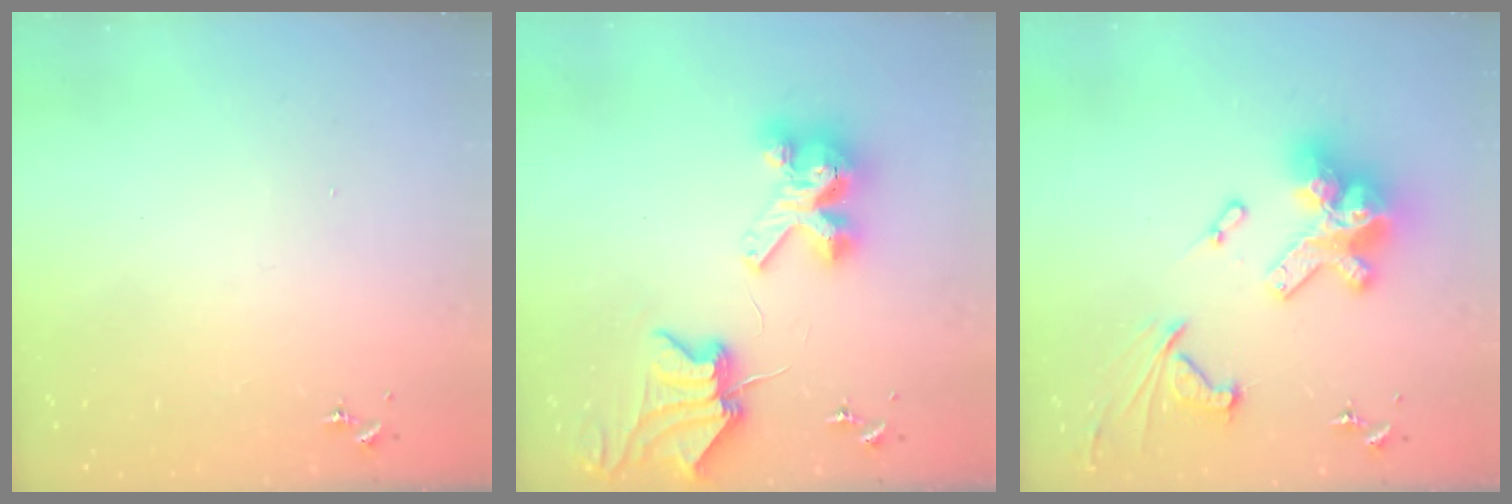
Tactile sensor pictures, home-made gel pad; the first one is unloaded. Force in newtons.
{"total": 11.3, "press": 11.2, "slide": 1.3}
{"total": 23.3, "press": 23.1, "slide": 2.3}